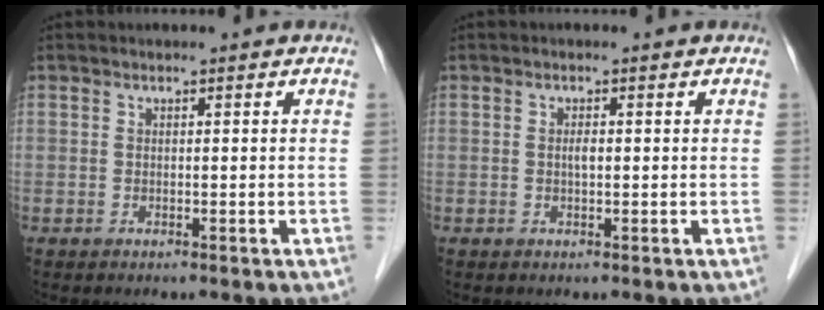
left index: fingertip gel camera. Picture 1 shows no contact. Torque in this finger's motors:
{"motor_torque": [0.29, 0.22, 0.00, 0.00]}